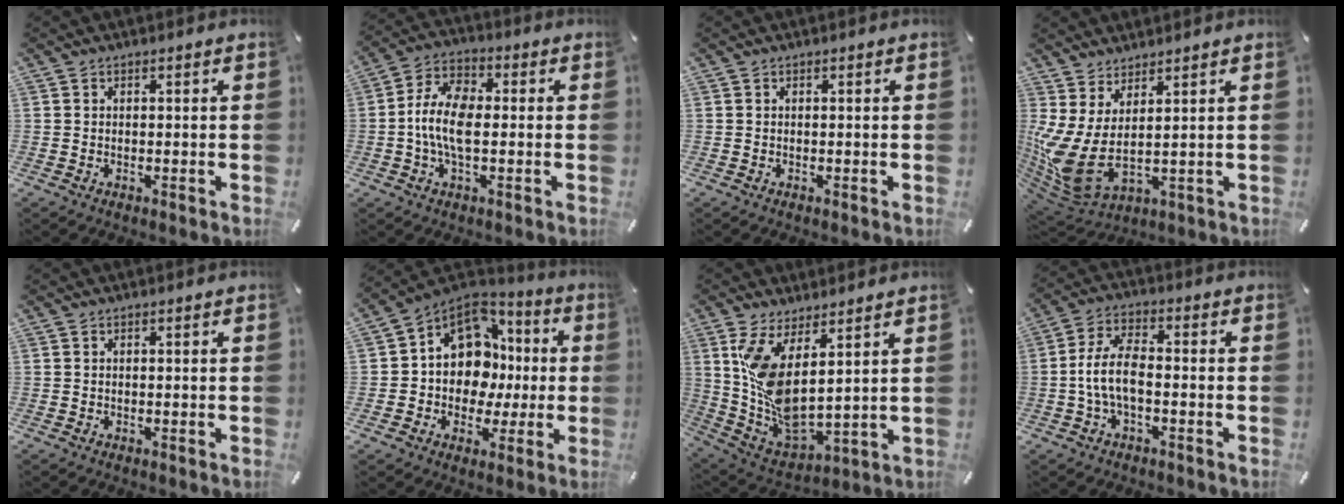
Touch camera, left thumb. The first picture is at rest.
{"total": 9.6, "force": [-1.2, 5.2, 7.9], "torque": [-0.171, 0.007, -0.023]}
{"total": 0.0}
{"total": 8.0, "force": [1.0, 3.6, 7.0], "torque": [-0.174, -0.047, 0.021]}
{"total": 0.0}
{"total": 13.2, "force": [1.0, 11.6, 6.2], "torque": [-0.118, -0.015, 0.026]}
{"total": 11.3, "force": [4.9, 4.8, 8.9], "torque": [-0.200, -0.054, 0.097]}
{"total": 8.2, "force": [-1.9, 3.8, 7.0], "torque": [-0.151, 0.004, -0.038]}